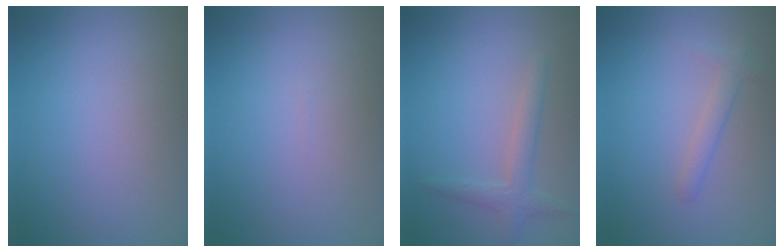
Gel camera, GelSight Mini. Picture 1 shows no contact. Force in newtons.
{"total": 0.0}
{"total": 2.1, "press": 2.1, "slide": 0.1}
{"total": 1.6, "press": 1.6, "slide": 0.1}